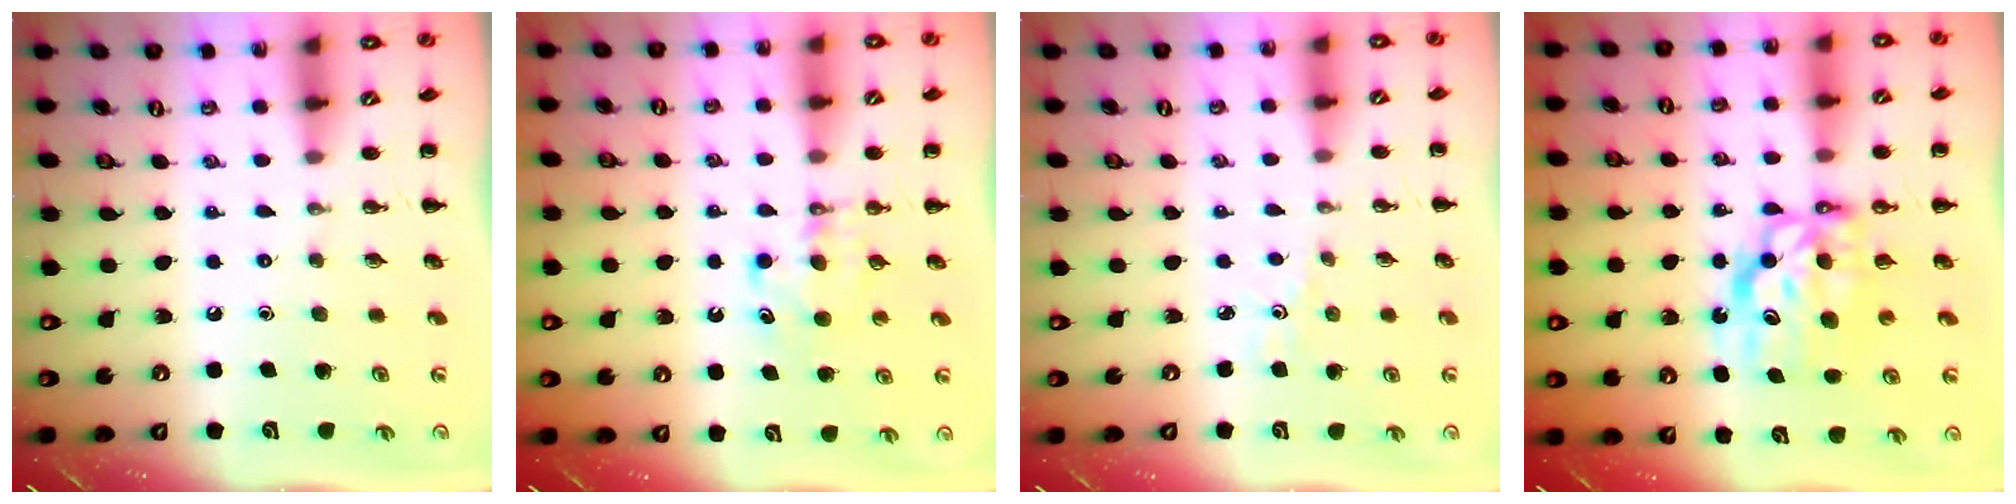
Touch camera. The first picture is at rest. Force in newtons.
{"total": 5.5, "press": 5.3, "slide": 1.2}
{"total": 1.7, "press": 1.6, "slide": 0.6}
{"total": 8.1, "press": 7.7, "slide": 2.6}